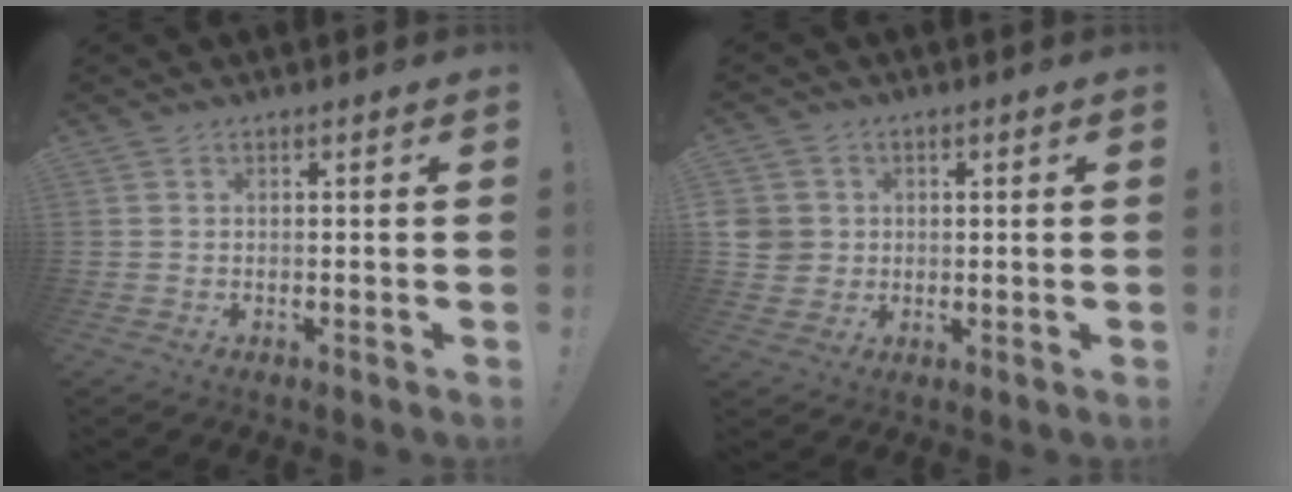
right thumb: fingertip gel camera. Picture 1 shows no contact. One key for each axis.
{"total": 5.1, "fx": 0.5, "fy": 4.9, "fz": 1.3, "tx": -0.035, "ty": 0.000, "tz": 0.009}